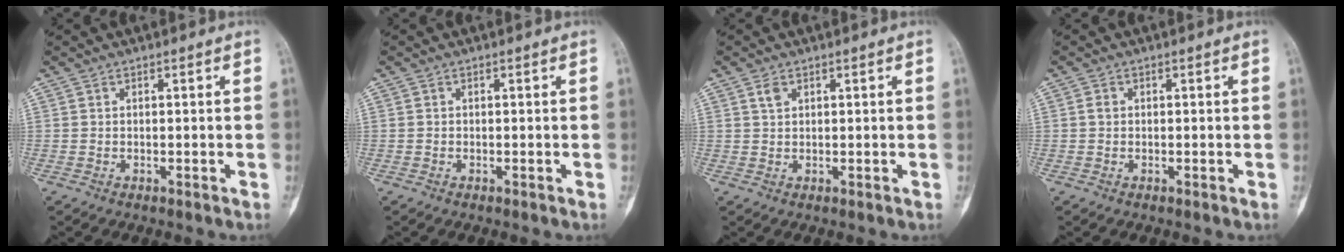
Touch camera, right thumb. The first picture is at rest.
{"total": 0.0}
{"total": 1.7, "force": [0.9, 1.0, 1.0], "torque": [-0.015, 0.000, 0.018]}
{"total": 1.0, "force": [0.1, 0.9, 0.5], "torque": [-0.009, 0.002, 0.001]}